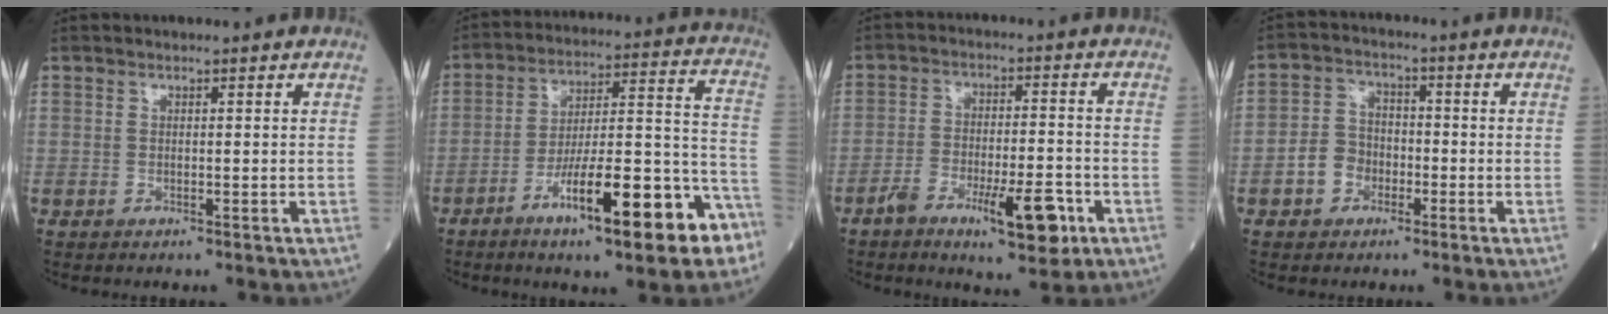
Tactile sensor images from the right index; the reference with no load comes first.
{"total": 18.2, "force": [-9.8, 2.8, 15.1], "torque": [-0.207, 0.011, -0.144]}
{"total": 10.3, "force": [-5.1, 2.7, 8.5], "torque": [-0.142, 0.001, -0.076]}
{"total": 5.3, "force": [-2.1, 4.3, 2.3], "torque": [-0.048, 0.018, -0.040]}